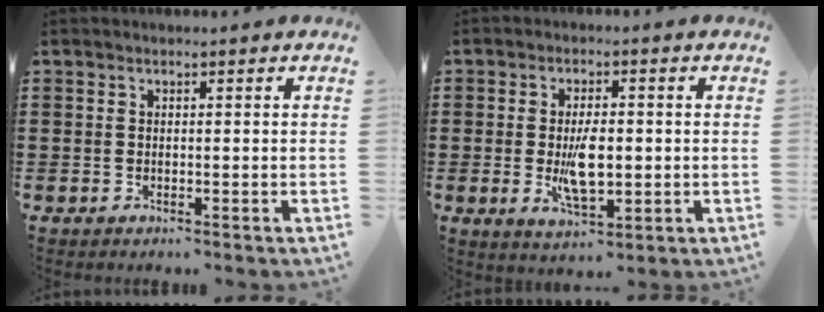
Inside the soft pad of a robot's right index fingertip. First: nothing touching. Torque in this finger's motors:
{"motor_torque": [1.84, 0.30, 0.82, 0.21]}